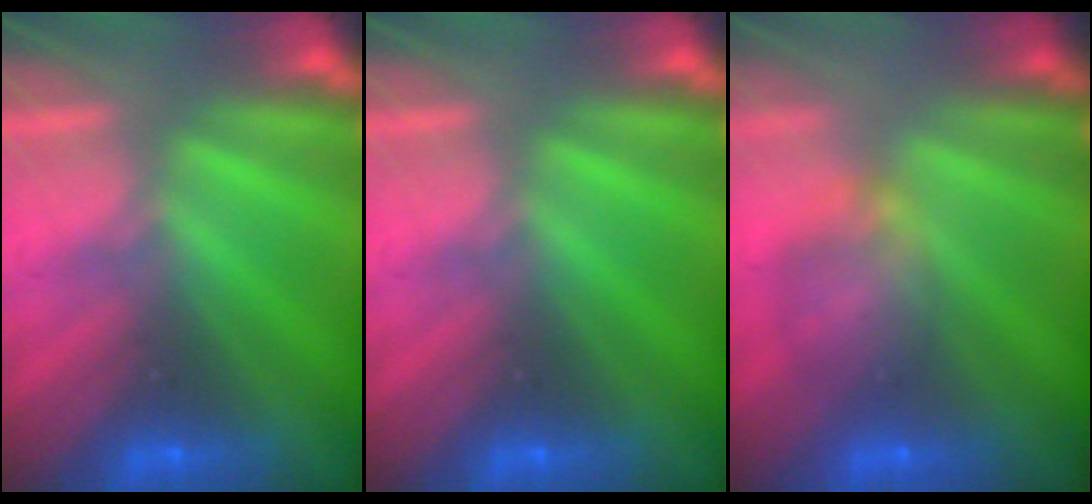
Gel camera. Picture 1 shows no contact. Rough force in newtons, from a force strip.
{"total": 0.0}
{"total": 9.2}